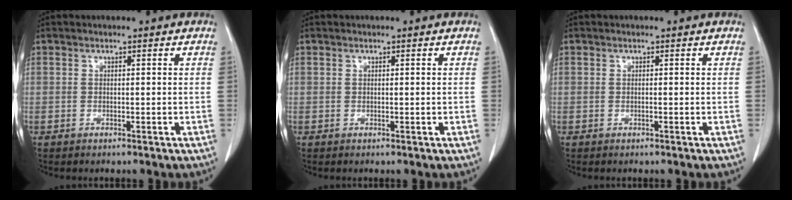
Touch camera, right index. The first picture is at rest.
{"total": 0.0}
{"total": 0.0}